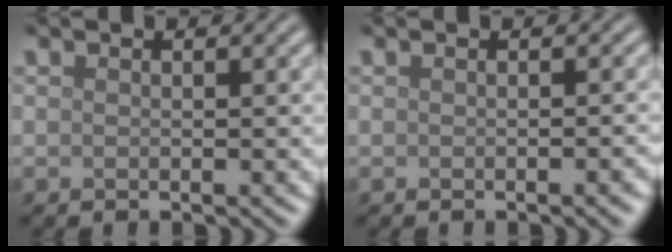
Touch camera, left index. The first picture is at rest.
{"total": 1.2, "force": [-0.5, 0.2, 1.1], "torque": [-0.010, -0.001, -0.006]}